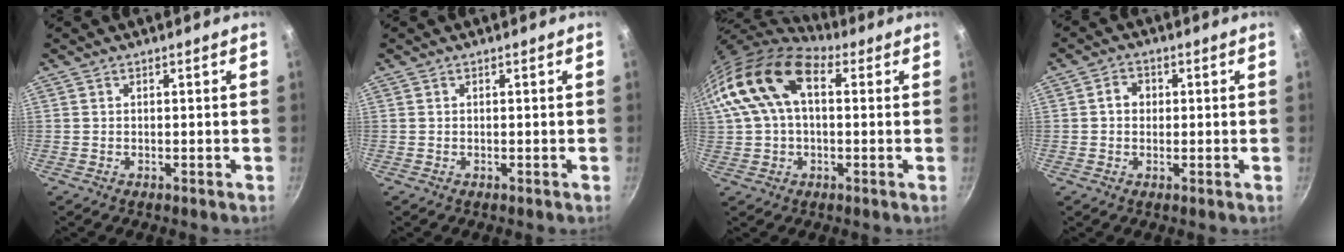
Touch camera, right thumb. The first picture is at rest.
{"total": 0.0}
{"total": 16.3, "force": [4.0, 9.8, 12.4], "torque": [-0.228, 0.029, 0.058]}
{"total": 3.1, "force": [0.3, 2.6, 1.6], "torque": [-0.012, 0.006, 0.001]}